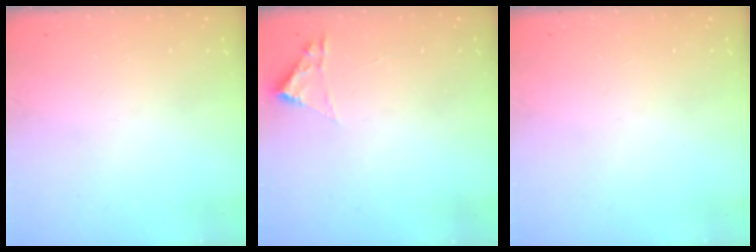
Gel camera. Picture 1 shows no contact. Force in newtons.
{"total": 1.8, "press": 1.8, "slide": 0.2}
{"total": 0.0}